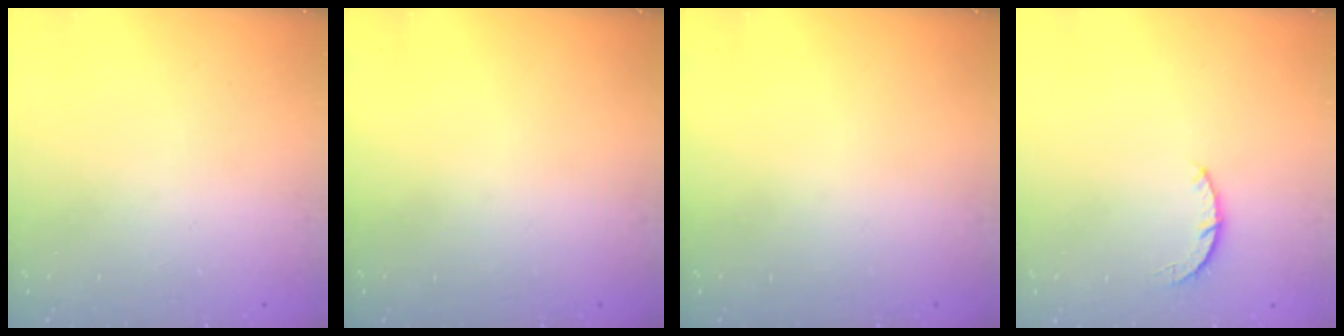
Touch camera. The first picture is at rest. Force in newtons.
{"total": 0.0}
{"total": 0.0}
{"total": 3.4, "press": 3.4, "slide": 0.5}